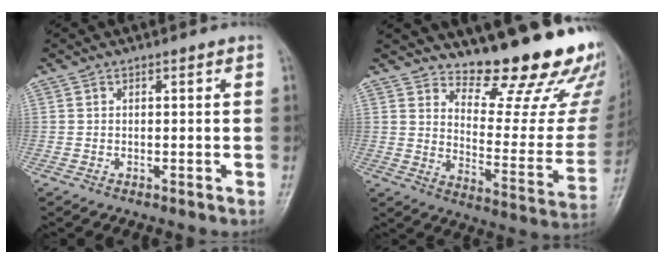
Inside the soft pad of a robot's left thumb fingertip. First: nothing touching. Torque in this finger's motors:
{"motor_torque": [0.44, 0.17, 1.09, -1.68, 0.15]}